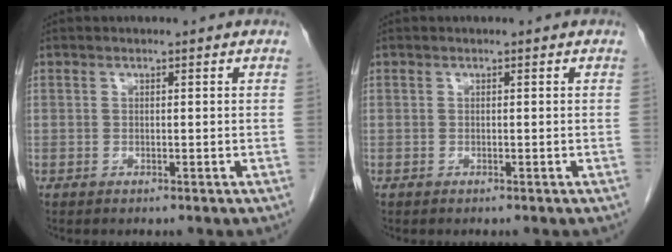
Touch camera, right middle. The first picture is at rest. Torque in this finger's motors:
{"motor_torque": [-0.39, -0.03, -0.10, -0.01]}